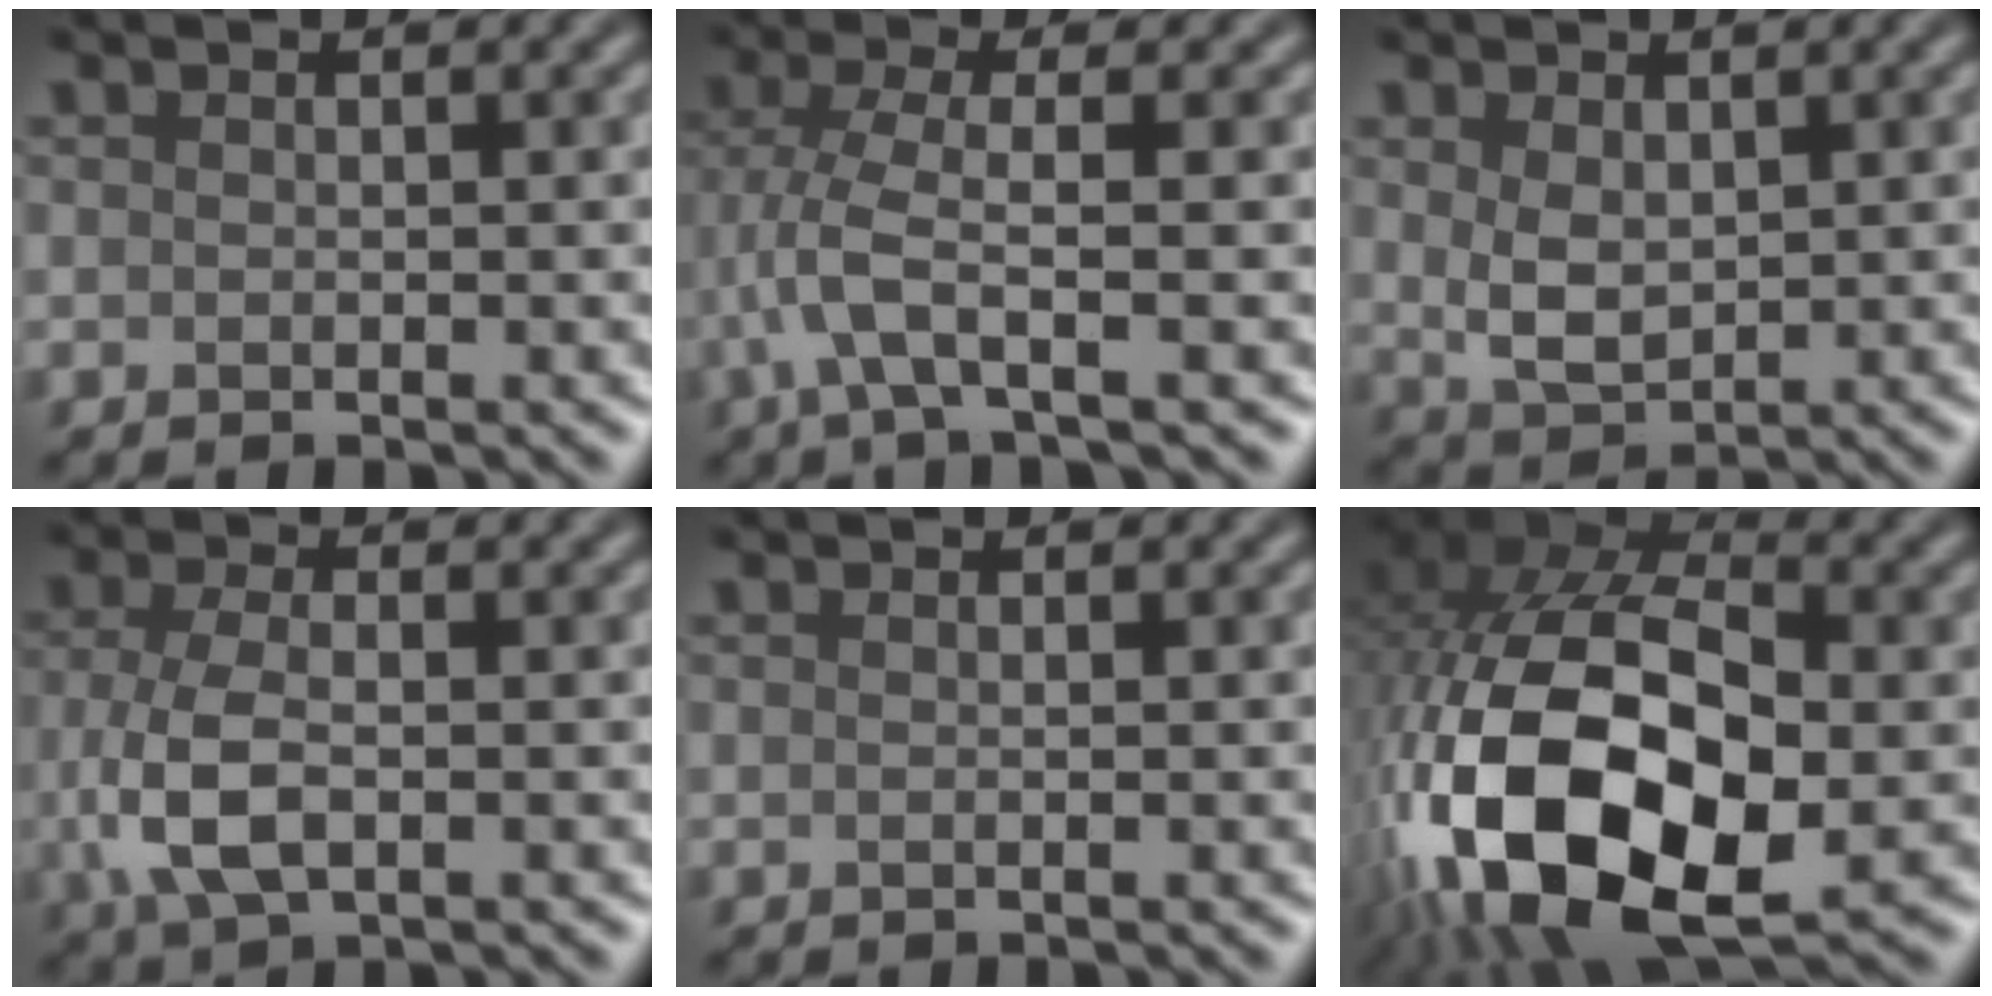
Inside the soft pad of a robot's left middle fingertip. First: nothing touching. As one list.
[{"total": 3.7, "force": [-0.8, 0.6, 3.6], "torque": [-0.088, 0.008, -0.020]}, {"total": 3.3, "force": [0.5, 2.2, 2.3], "torque": [-0.057, 0.000, 0.016]}, {"total": 4.5, "force": [-1.0, 2.2, 3.8], "torque": [-0.089, -0.002, -0.023]}, {"total": 0.0}, {"total": 18.5, "force": [-4.4, 11.0, 14.2], "torque": [-0.308, -0.009, -0.079]}]